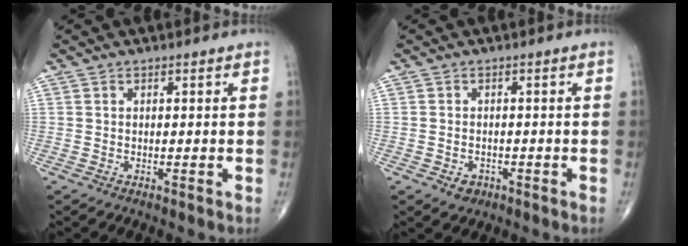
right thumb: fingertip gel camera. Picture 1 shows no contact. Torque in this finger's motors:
{"motor_torque": [-0.17, 0.18, -0.08, -0.15, 0.05]}